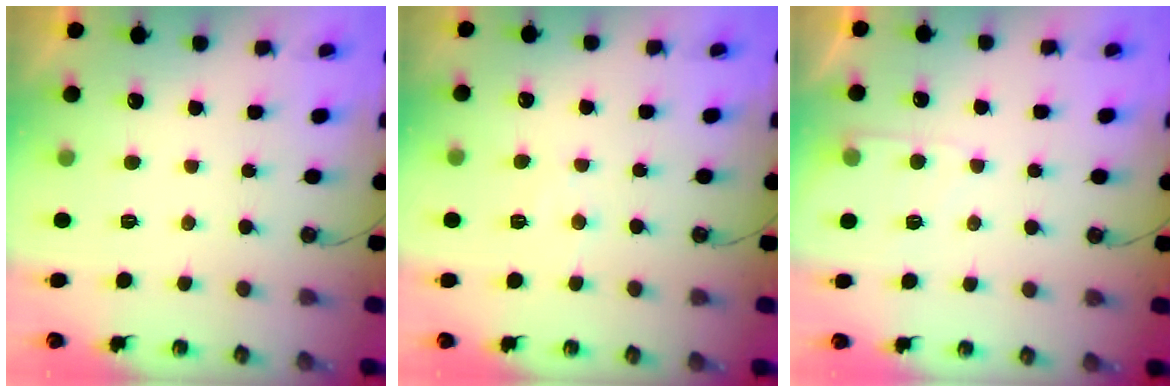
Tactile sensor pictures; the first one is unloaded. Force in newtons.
{"total": 5.6, "press": 5.6, "slide": 0.3}
{"total": 5.0, "press": 4.9, "slide": 0.7}